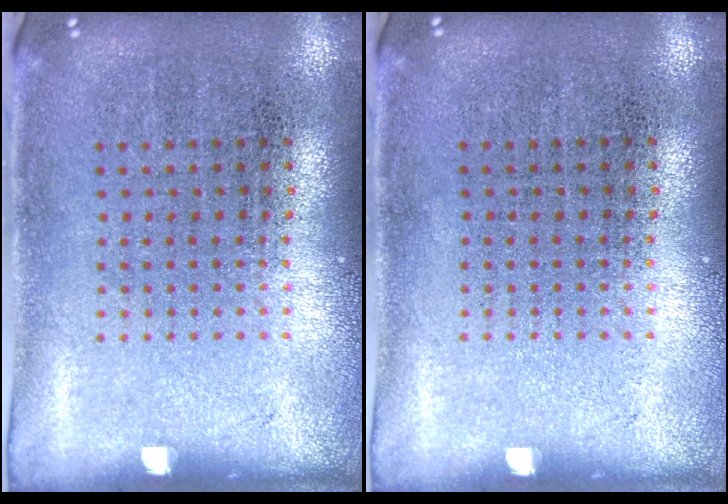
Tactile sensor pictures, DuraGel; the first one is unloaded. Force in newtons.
{"total": 0.0}